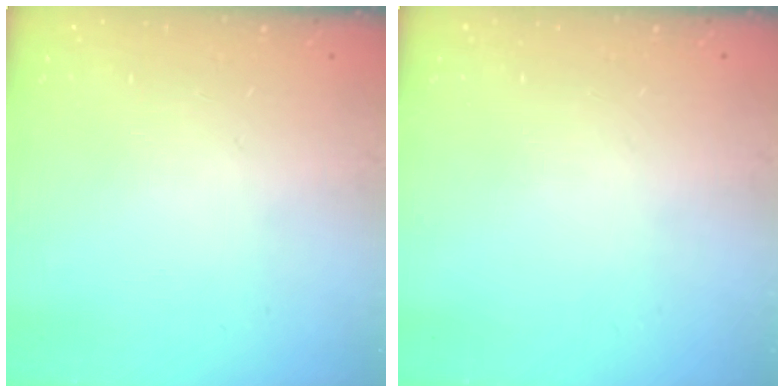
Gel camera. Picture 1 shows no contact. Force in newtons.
{"total": 0.0}